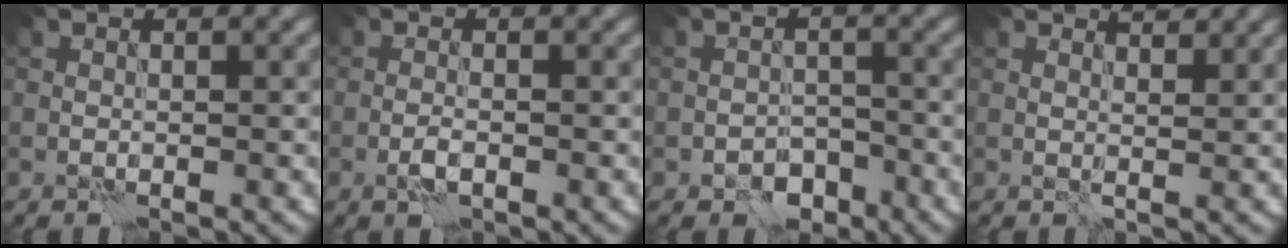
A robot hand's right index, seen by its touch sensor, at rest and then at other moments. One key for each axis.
{"total": 1.3, "fx": -0.7, "fy": 0.5, "fz": 1.0, "tx": -0.023, "ty": 0.000, "tz": -0.016}
{"total": 3.1, "fx": -2.2, "fy": 2.0, "fz": 1.1, "tx": -0.010, "ty": 0.003, "tz": -0.038}
{"total": 1.4, "fx": 1.3, "fy": 0.2, "fz": 0.6, "tx": -0.011, "ty": -0.006, "tz": 0.018}